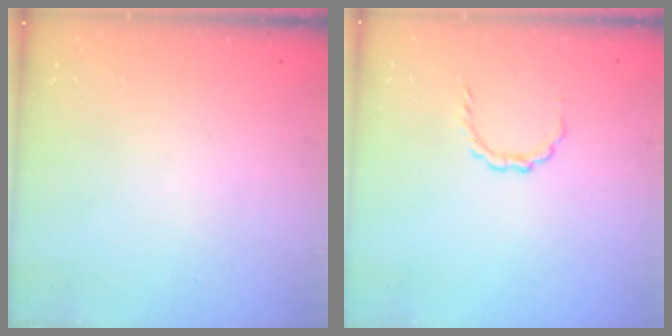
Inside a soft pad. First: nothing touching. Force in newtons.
{"total": 3.4, "press": 3.4, "slide": 0.3}